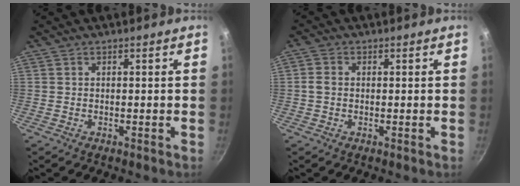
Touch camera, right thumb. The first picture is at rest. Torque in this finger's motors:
{"motor_torque": [1.24, 1.39, 1.18, 0.43, 0.34]}